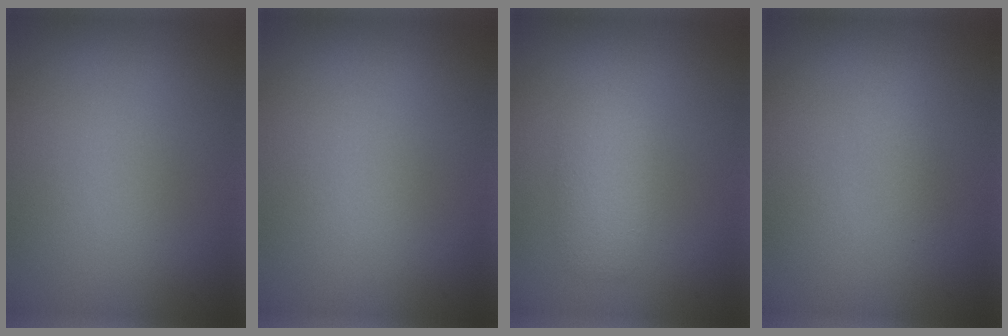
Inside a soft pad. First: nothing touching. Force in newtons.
{"total": 0.0}
{"total": 2.7, "press": 2.7, "slide": 0.1}
{"total": 1.0, "press": 1.0, "slide": 0.0}